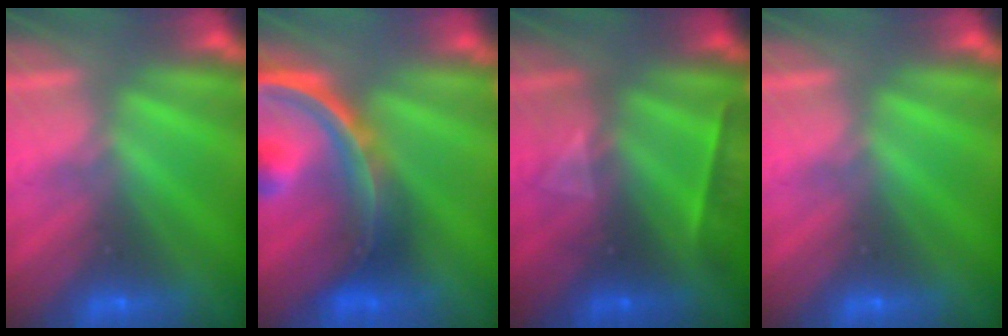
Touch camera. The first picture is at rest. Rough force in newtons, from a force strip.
{"total": 9.6}
{"total": 2.3}
{"total": 0.0}